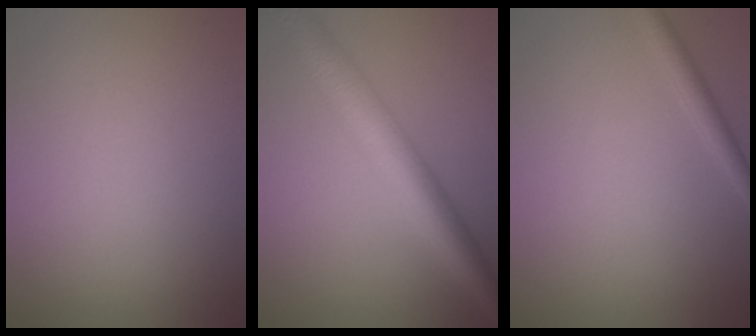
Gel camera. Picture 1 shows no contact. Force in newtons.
{"total": 6.7, "press": 6.7, "slide": 0.1}
{"total": 1.6, "press": 1.6, "slide": 0.1}